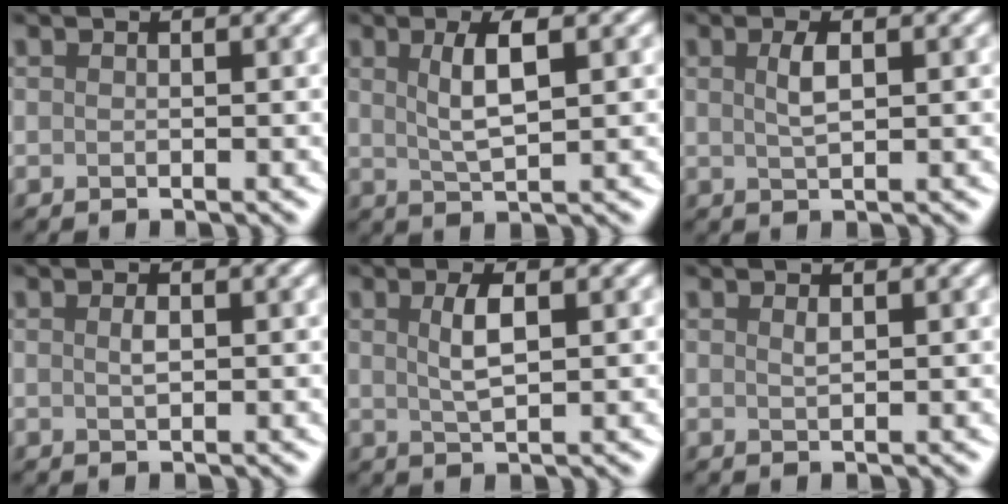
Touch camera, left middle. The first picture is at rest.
{"total": 3.6, "force": [1.1, 0.9, 3.3], "torque": [-0.060, 0.002, 0.022]}
{"total": 1.8, "force": [0.6, 0.6, 1.7], "torque": [-0.035, 0.001, 0.013]}
{"total": 0.9, "force": [0.2, 0.4, 0.8], "torque": [-0.017, 0.001, 0.005]}
{"total": 2.6, "force": [0.7, 0.8, 2.4], "torque": [-0.046, 0.002, 0.016]}
{"total": 0.6, "force": [0.4, 0.1, 0.4], "torque": [-0.010, -0.001, 0.008]}